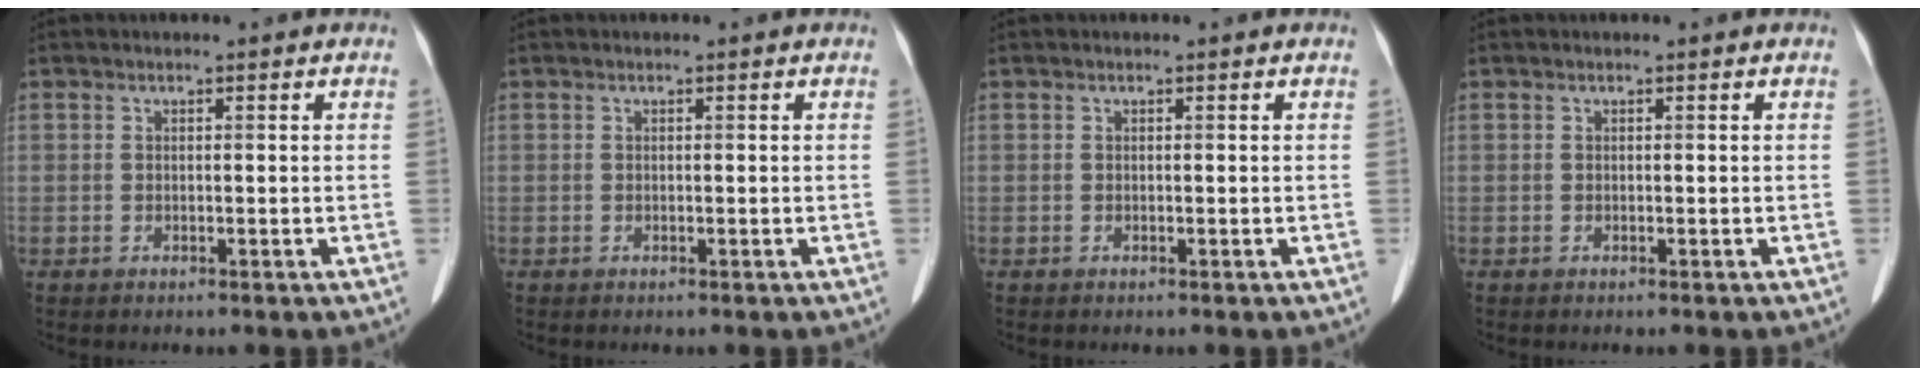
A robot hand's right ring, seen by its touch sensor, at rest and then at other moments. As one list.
[{"total": 0.0}, {"total": 0.0}, {"total": 0.0}]